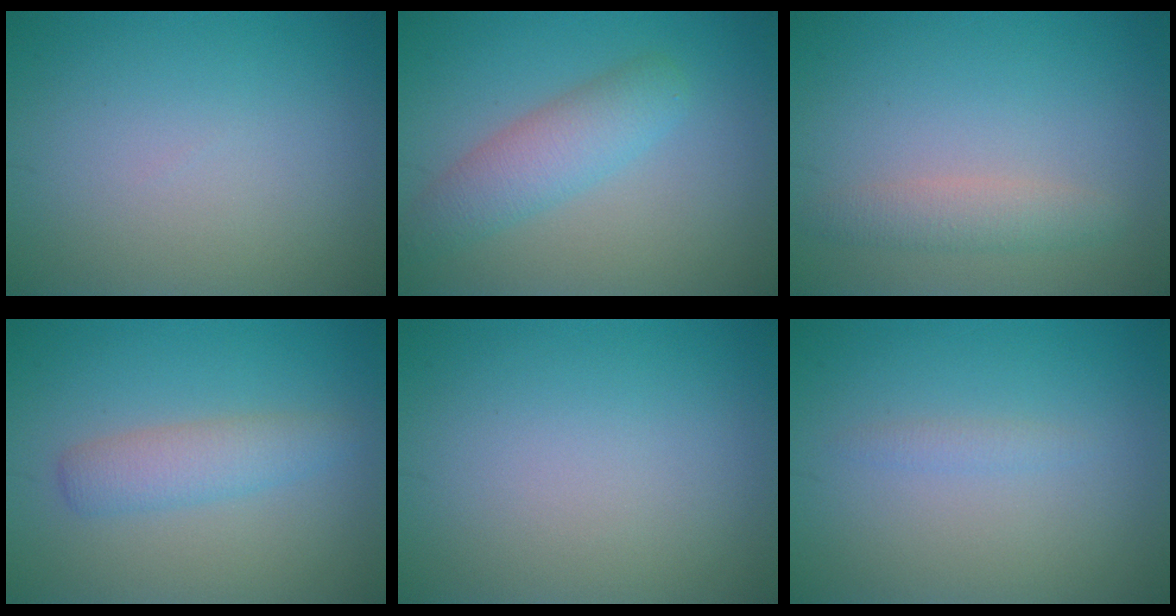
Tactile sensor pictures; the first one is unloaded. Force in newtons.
{"total": 3.8, "press": 3.8, "slide": 0.3}
{"total": 2.1, "press": 2.1, "slide": 0.0}
{"total": 2.8, "press": 2.8, "slide": 0.1}
{"total": 0.0}
{"total": 0.8, "press": 0.8, "slide": 0.1}